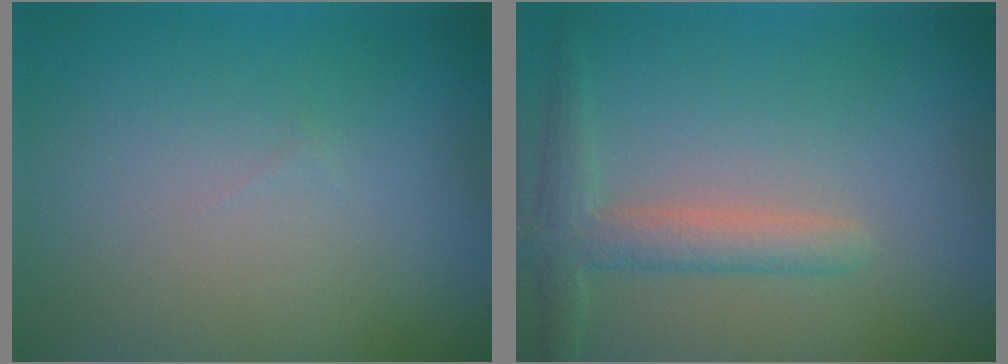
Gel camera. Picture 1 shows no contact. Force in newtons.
{"total": 3.0, "press": 3.0, "slide": 0.2}